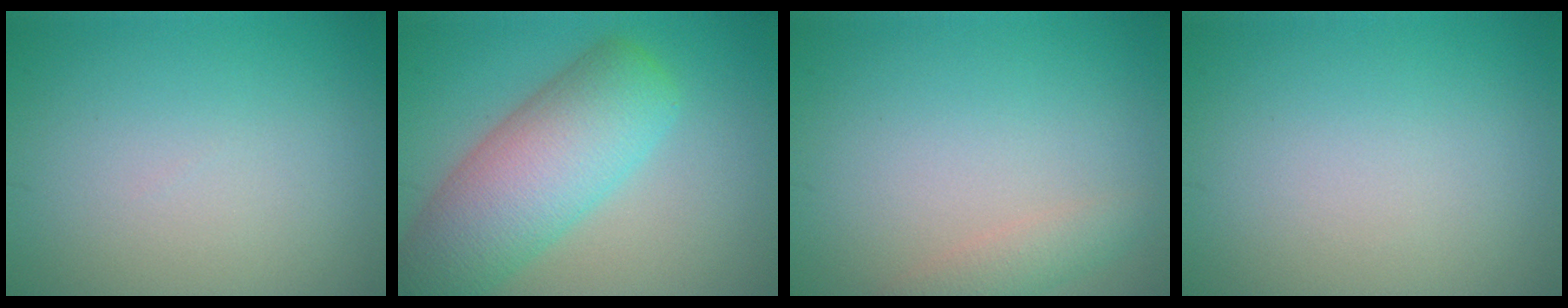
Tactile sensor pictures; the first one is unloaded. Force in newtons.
{"total": 8.4, "press": 8.4, "slide": 0.4}
{"total": 1.9, "press": 1.9, "slide": 0.1}
{"total": 0.0}